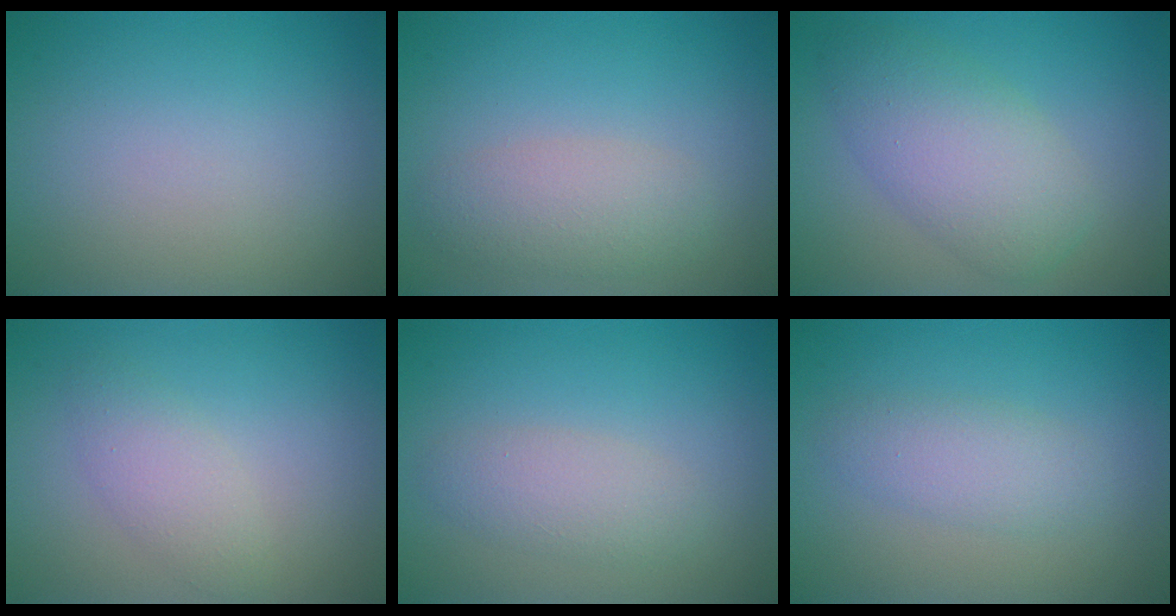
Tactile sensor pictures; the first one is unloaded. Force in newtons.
{"total": 3.1, "press": 3.1, "slide": 0.1}
{"total": 5.3, "press": 5.3, "slide": 0.2}
{"total": 2.3, "press": 2.3, "slide": 0.2}
{"total": 2.5, "press": 2.5, "slide": 0.1}
{"total": 2.5, "press": 2.5, "slide": 0.1}